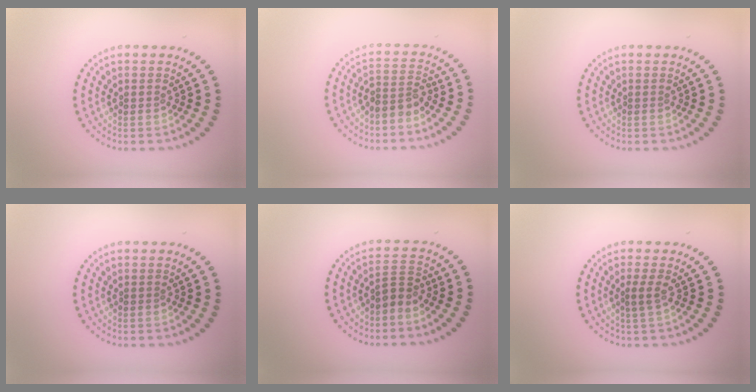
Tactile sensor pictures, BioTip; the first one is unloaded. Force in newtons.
{"total": 2.4, "press": 1.9, "slide": 1.5}
{"total": 0.0}
{"total": 0.0}
{"total": 1.9, "press": 1.4, "slide": 1.3}
{"total": 1.2, "press": 0.8, "slide": 0.8}